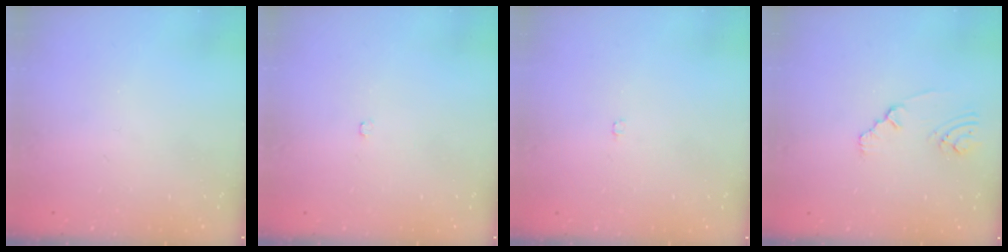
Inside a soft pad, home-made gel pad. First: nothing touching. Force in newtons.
{"total": 2.1, "press": 2.1, "slide": 0.4}
{"total": 1.9, "press": 1.9, "slide": 0.3}
{"total": 2.7, "press": 2.7, "slide": 0.5}